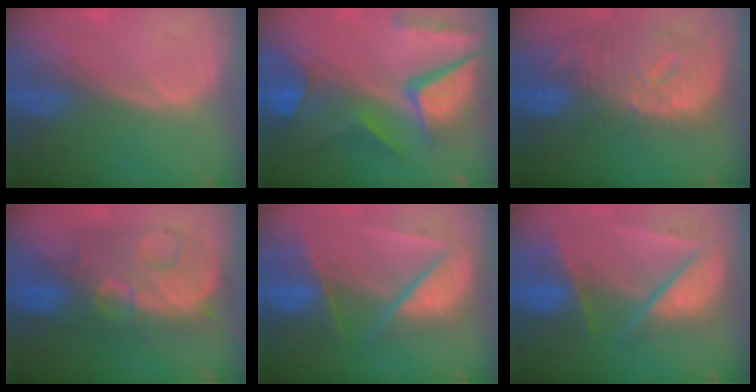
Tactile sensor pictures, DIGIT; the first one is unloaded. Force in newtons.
{"total": 11.4, "press": 9.5, "slide": 6.4}
{"total": 12.2, "press": 10.5, "slide": 6.1}
{"total": 10.8, "press": 10.8, "slide": 1.0}
{"total": 9.8, "press": 8.4, "slide": 5.0}
{"total": 9.8, "press": 8.4, "slide": 5.0}